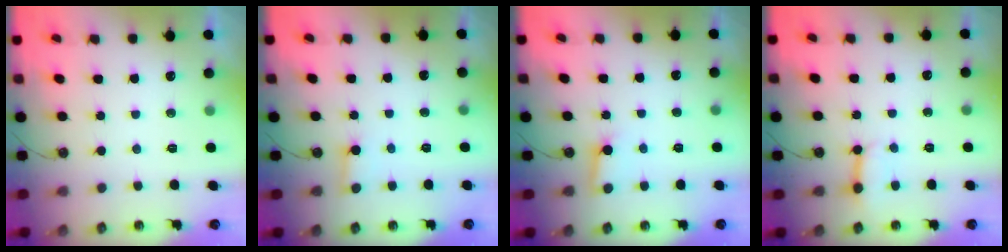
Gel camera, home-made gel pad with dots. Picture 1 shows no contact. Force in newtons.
{"total": 3.1, "press": 3.1, "slide": 0.3}
{"total": 3.6, "press": 3.6, "slide": 0.3}
{"total": 3.8, "press": 3.7, "slide": 0.4}